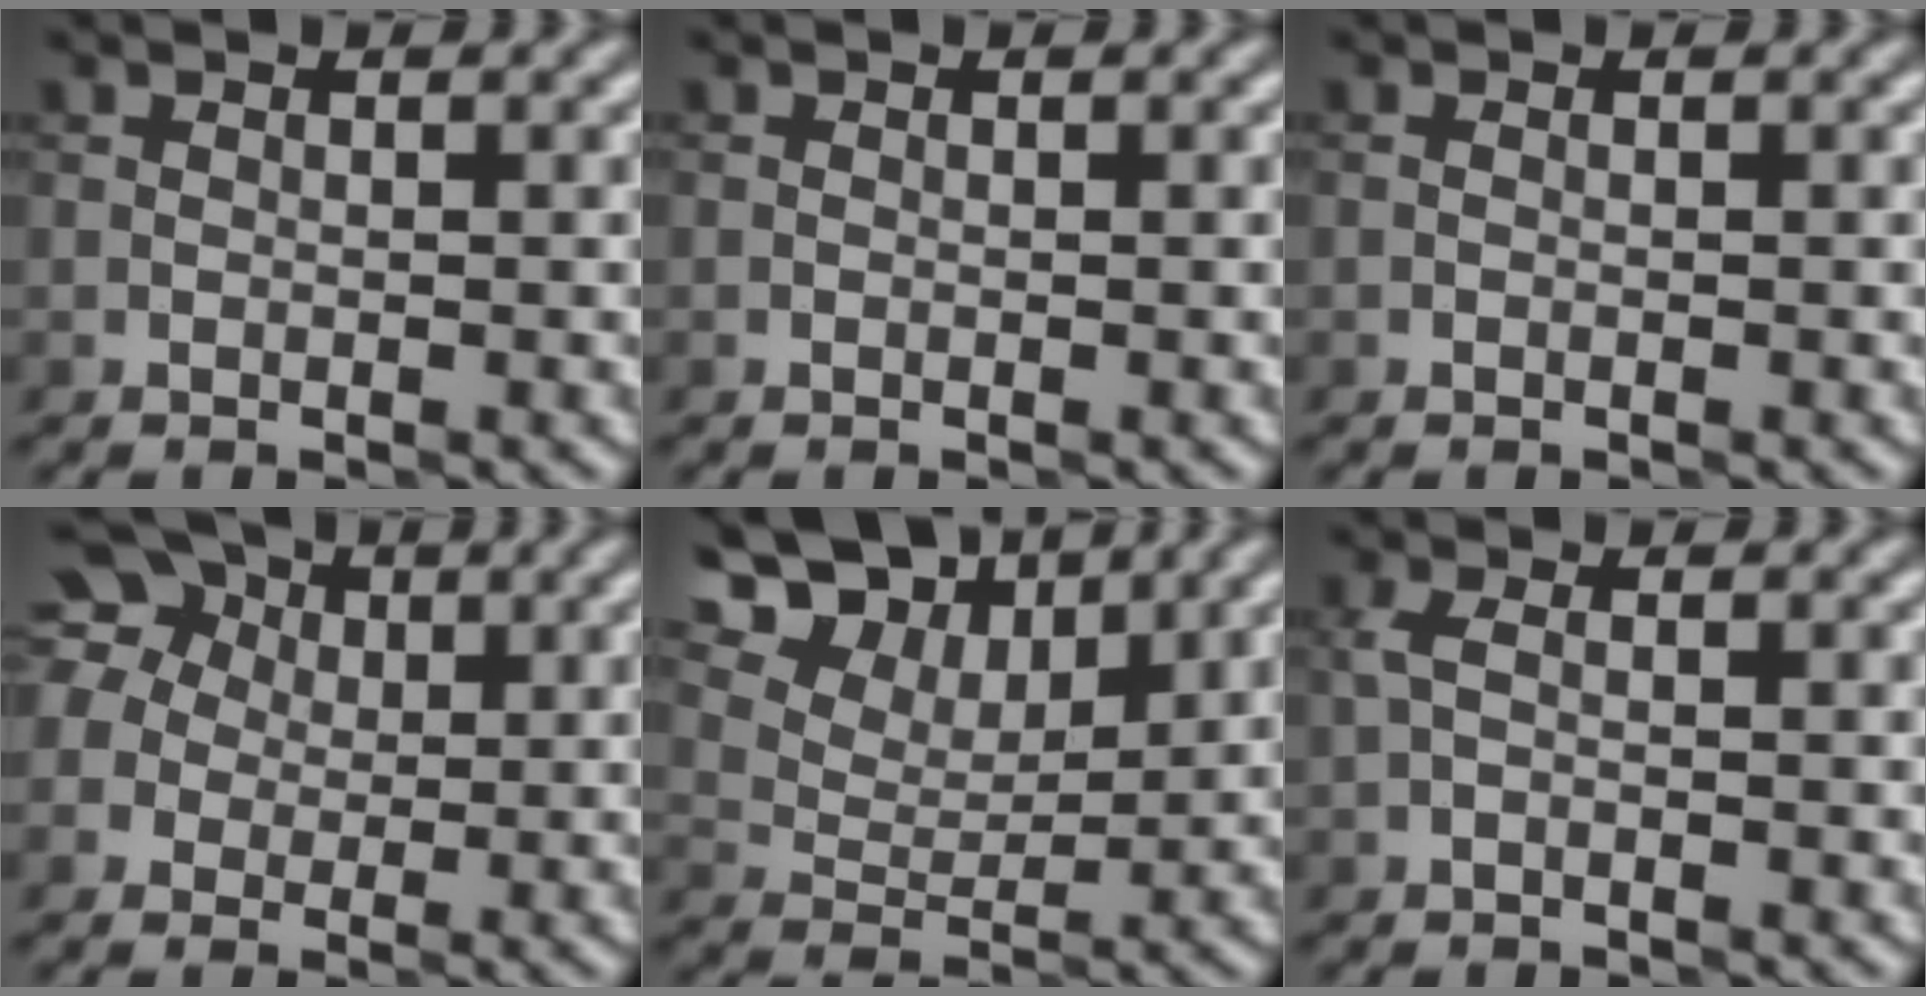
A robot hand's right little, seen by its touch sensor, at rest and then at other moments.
{"total": 0.0}
{"total": 0.0}
{"total": 9.9, "force": [3.4, 8.2, 4.3], "torque": [-0.097, 0.054, 0.032]}
{"total": 14.5, "force": [9.3, 8.7, 7.0], "torque": [-0.145, 0.037, 0.170]}
{"total": 1.2, "force": [-0.2, 0.5, 1.0], "torque": [-0.024, 0.005, -0.006]}